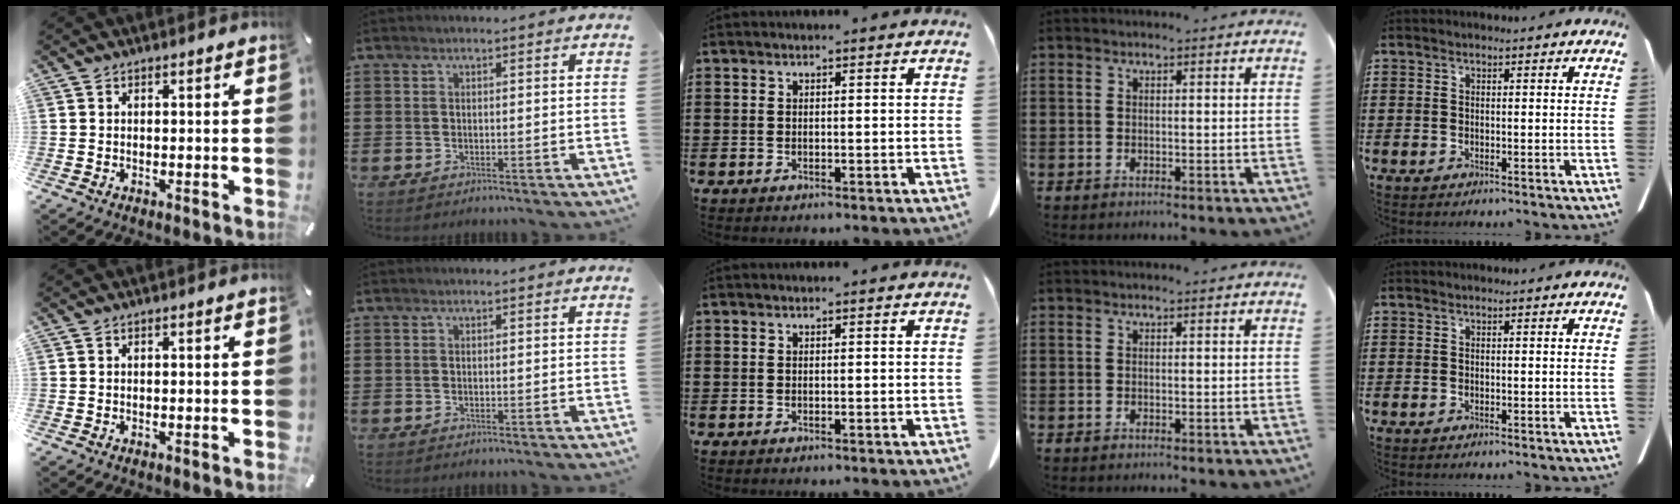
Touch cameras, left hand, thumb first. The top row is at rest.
{}